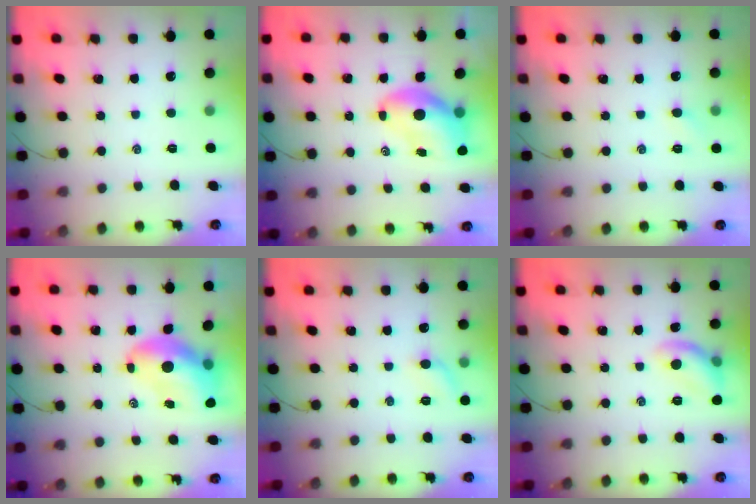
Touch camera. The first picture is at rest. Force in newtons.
{"total": 9.1, "press": 8.7, "slide": 2.5}
{"total": 3.4, "press": 3.2, "slide": 1.0}
{"total": 10.4, "press": 9.9, "slide": 3.0}
{"total": 7.1, "press": 6.7, "slide": 2.2}
{"total": 9.2, "press": 9.2, "slide": 0.3}